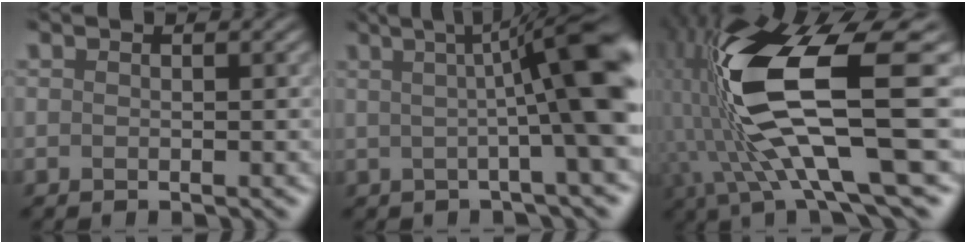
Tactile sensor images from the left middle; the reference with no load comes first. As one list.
[{"total": 9.4, "force": [1.7, 1.4, 9.2], "torque": [-0.099, 0.015, 0.017]}, {"total": 13.4, "force": [1.6, 5.2, 12.2], "torque": [-0.247, -0.014, 0.033]}]